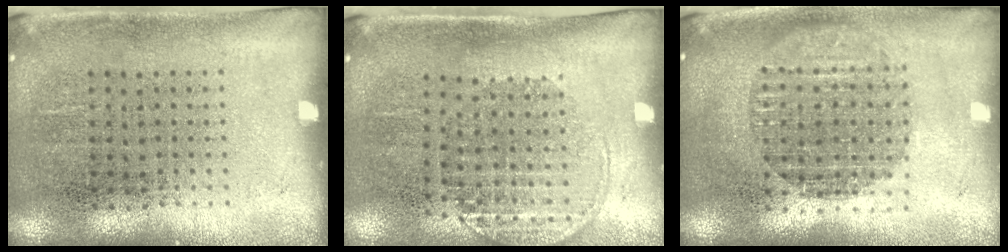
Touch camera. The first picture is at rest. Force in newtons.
{"total": 1.5, "press": 1.3, "slide": 0.8}
{"total": 1.8, "press": 1.5, "slide": 0.9}